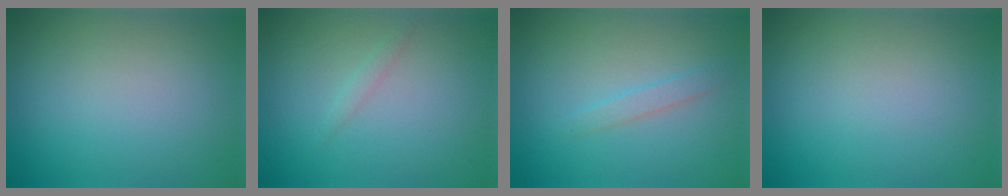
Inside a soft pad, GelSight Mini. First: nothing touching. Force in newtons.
{"total": 0.8, "press": 0.8, "slide": 0.0}
{"total": 1.3, "press": 1.3, "slide": 0.0}
{"total": 0.0}